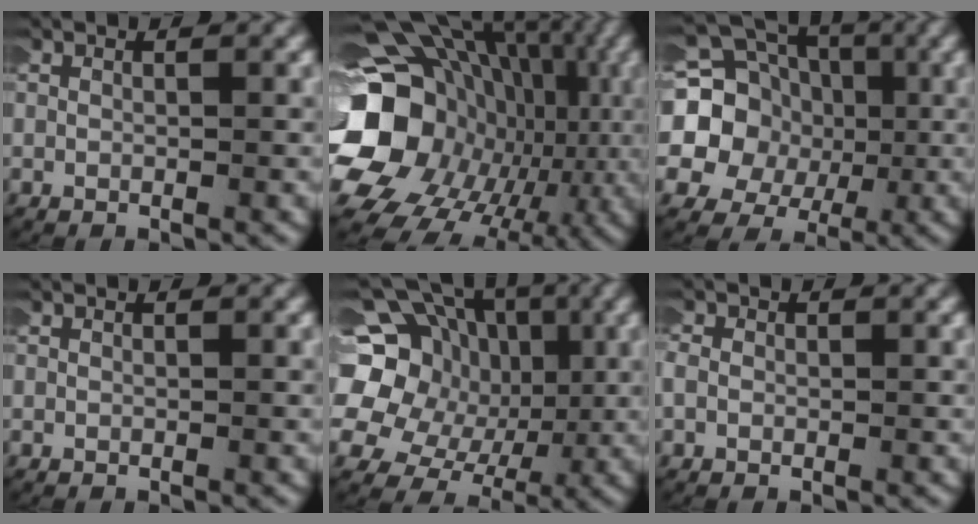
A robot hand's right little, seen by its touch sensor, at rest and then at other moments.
{"total": 18.9, "force": [-0.1, 15.2, 11.4], "torque": [-0.228, -0.036, -0.004]}
{"total": 15.7, "force": [2.1, 14.0, 6.9], "torque": [-0.195, -0.021, 0.022]}
{"total": 0.0}
{"total": 15.8, "force": [2.0, 13.7, 7.5], "torque": [-0.176, -0.020, 0.022]}
{"total": 1.7, "force": [0.1, 1.6, 0.8], "torque": [-0.028, 0.001, -0.002]}